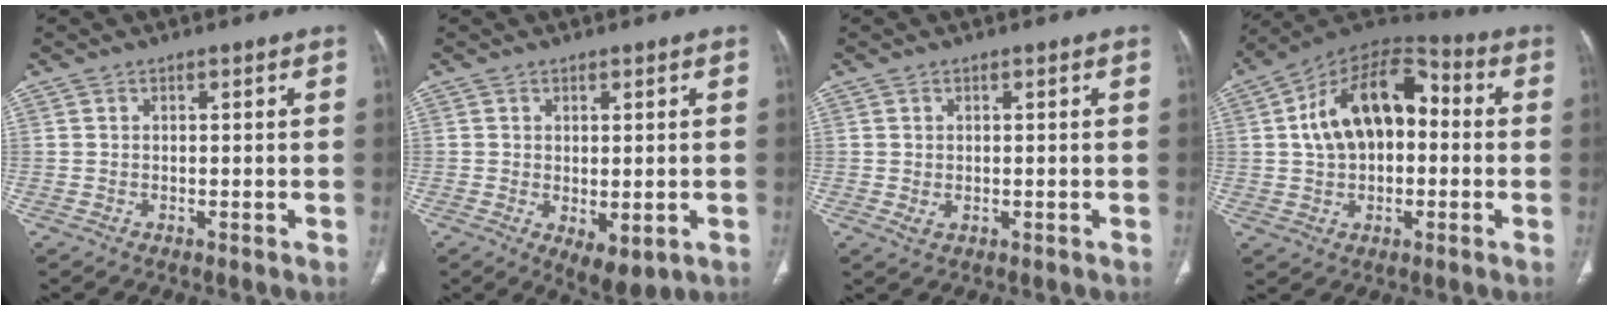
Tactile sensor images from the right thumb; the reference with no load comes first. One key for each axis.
{"total": 5.7, "fx": -1.4, "fy": 2.8, "fz": 4.7, "tx": -0.063, "ty": -0.010, "tz": -0.005}
{"total": 1.7, "fx": -0.2, "fy": 1.1, "fz": 1.2, "tx": -0.024, "ty": 0.000, "tz": 0.002}
{"total": 17.5, "fx": 1.7, "fy": 11.0, "fz": 13.5, "tx": -0.198, "ty": 0.040, "tz": 0.019}